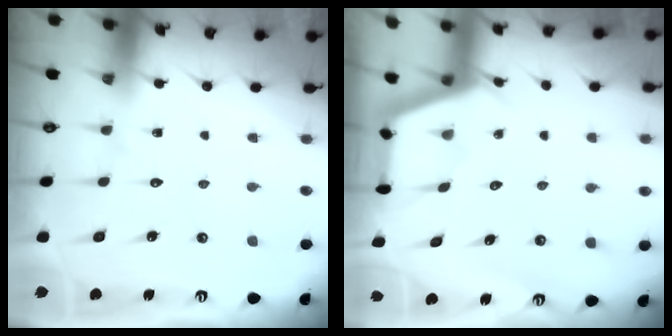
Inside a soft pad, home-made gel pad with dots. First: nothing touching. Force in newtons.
{"total": 2.6, "press": 2.6, "slide": 0.3}